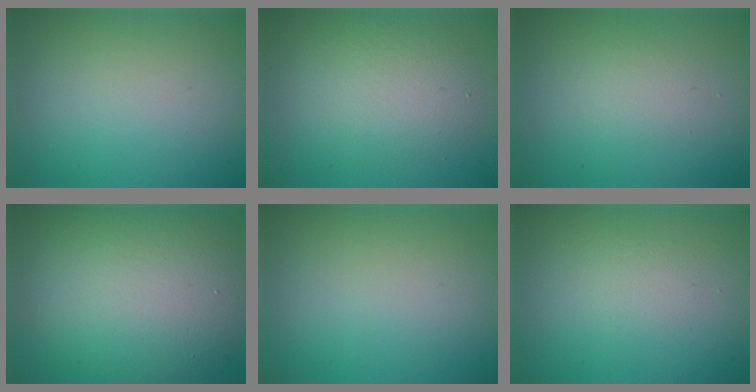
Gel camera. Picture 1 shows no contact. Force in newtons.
{"total": 4.2, "press": 4.2, "slide": 0.1}
{"total": 1.3, "press": 1.3, "slide": 0.1}
{"total": 12.1, "press": 12.1, "slide": 0.6}
{"total": 0.0}
{"total": 1.1, "press": 1.1, "slide": 0.0}